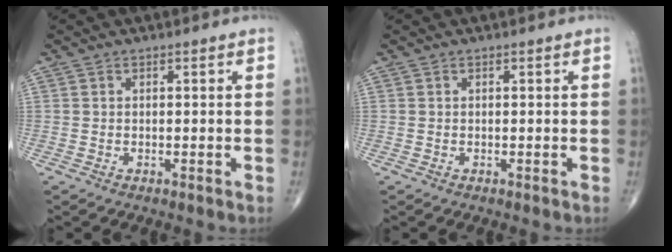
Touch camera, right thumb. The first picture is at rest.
{"total": 0.0}